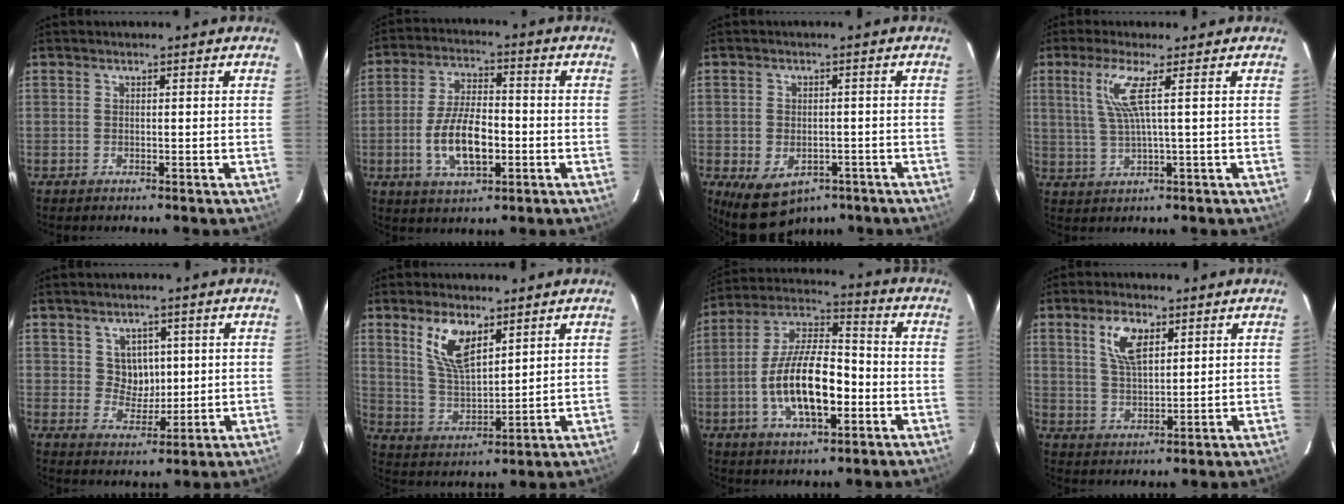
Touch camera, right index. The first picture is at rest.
{"total": 10.9, "force": [-2.8, 4.8, 9.4], "torque": [-0.188, -0.002, -0.046]}
{"total": 9.7, "force": [-5.0, 6.6, 5.1], "torque": [-0.110, -0.014, -0.059]}
{"total": 5.8, "force": [2.0, -0.6, 5.5], "torque": [-0.104, 0.000, 0.045]}
{"total": 5.1, "force": [1.4, 4.6, 1.8], "torque": [-0.027, 0.008, 0.031]}
{"total": 9.4, "force": [5.3, 4.0, 6.7], "torque": [-0.128, 0.002, 0.112]}
{"total": 15.7, "force": [-4.0, 6.3, 13.9], "torque": [-0.268, 0.005, -0.071]}
{"total": 7.1, "force": [3.4, 3.2, 5.4], "torque": [-0.102, 0.009, 0.068]}